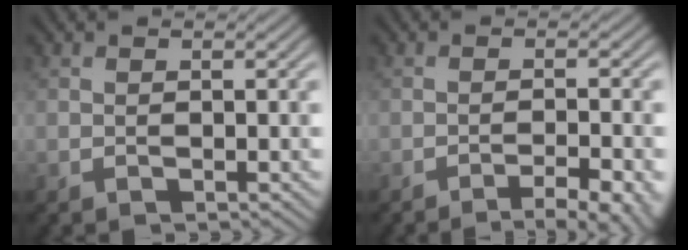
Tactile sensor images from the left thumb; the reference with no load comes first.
{"total": 6.3, "force": [-4.5, 1.0, 4.4], "torque": [-0.067, 0.008, -0.059]}